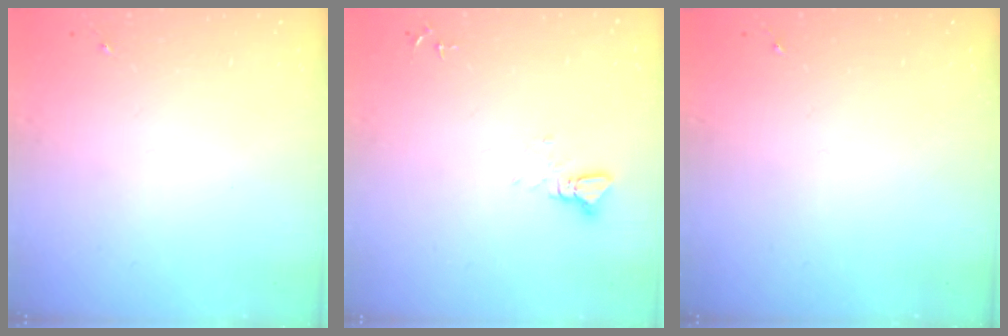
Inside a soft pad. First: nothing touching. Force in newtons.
{"total": 2.4, "press": 2.4, "slide": 0.1}
{"total": 0.0}